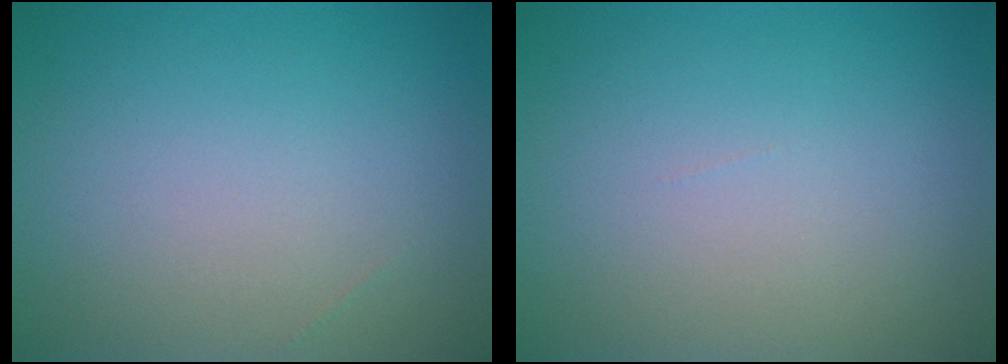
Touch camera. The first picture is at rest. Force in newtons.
{"total": 0.0}